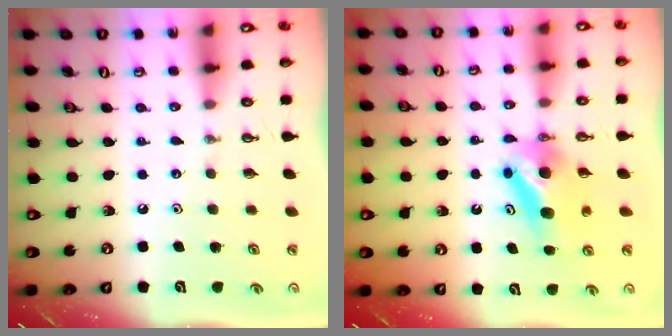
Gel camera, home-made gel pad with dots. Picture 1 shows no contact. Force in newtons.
{"total": 7.1, "press": 6.9, "slide": 1.5}